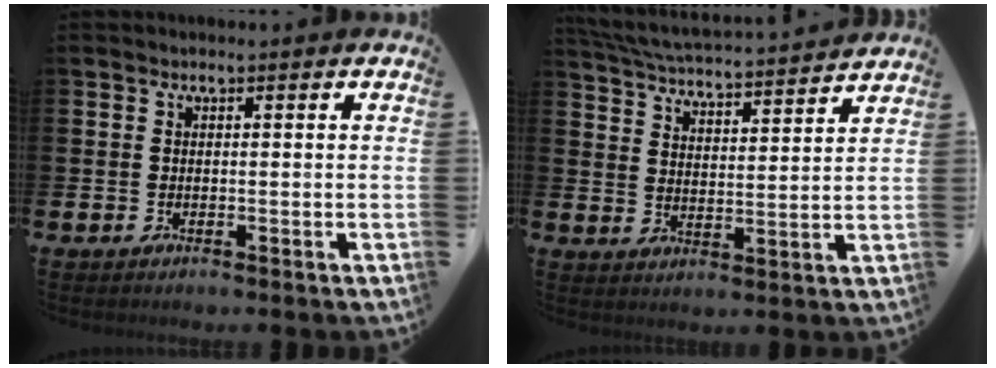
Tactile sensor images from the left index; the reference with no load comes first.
{"total": 5.4, "force": [5.3, 0.1, 0.8], "torque": [-0.042, -0.043, 0.091]}